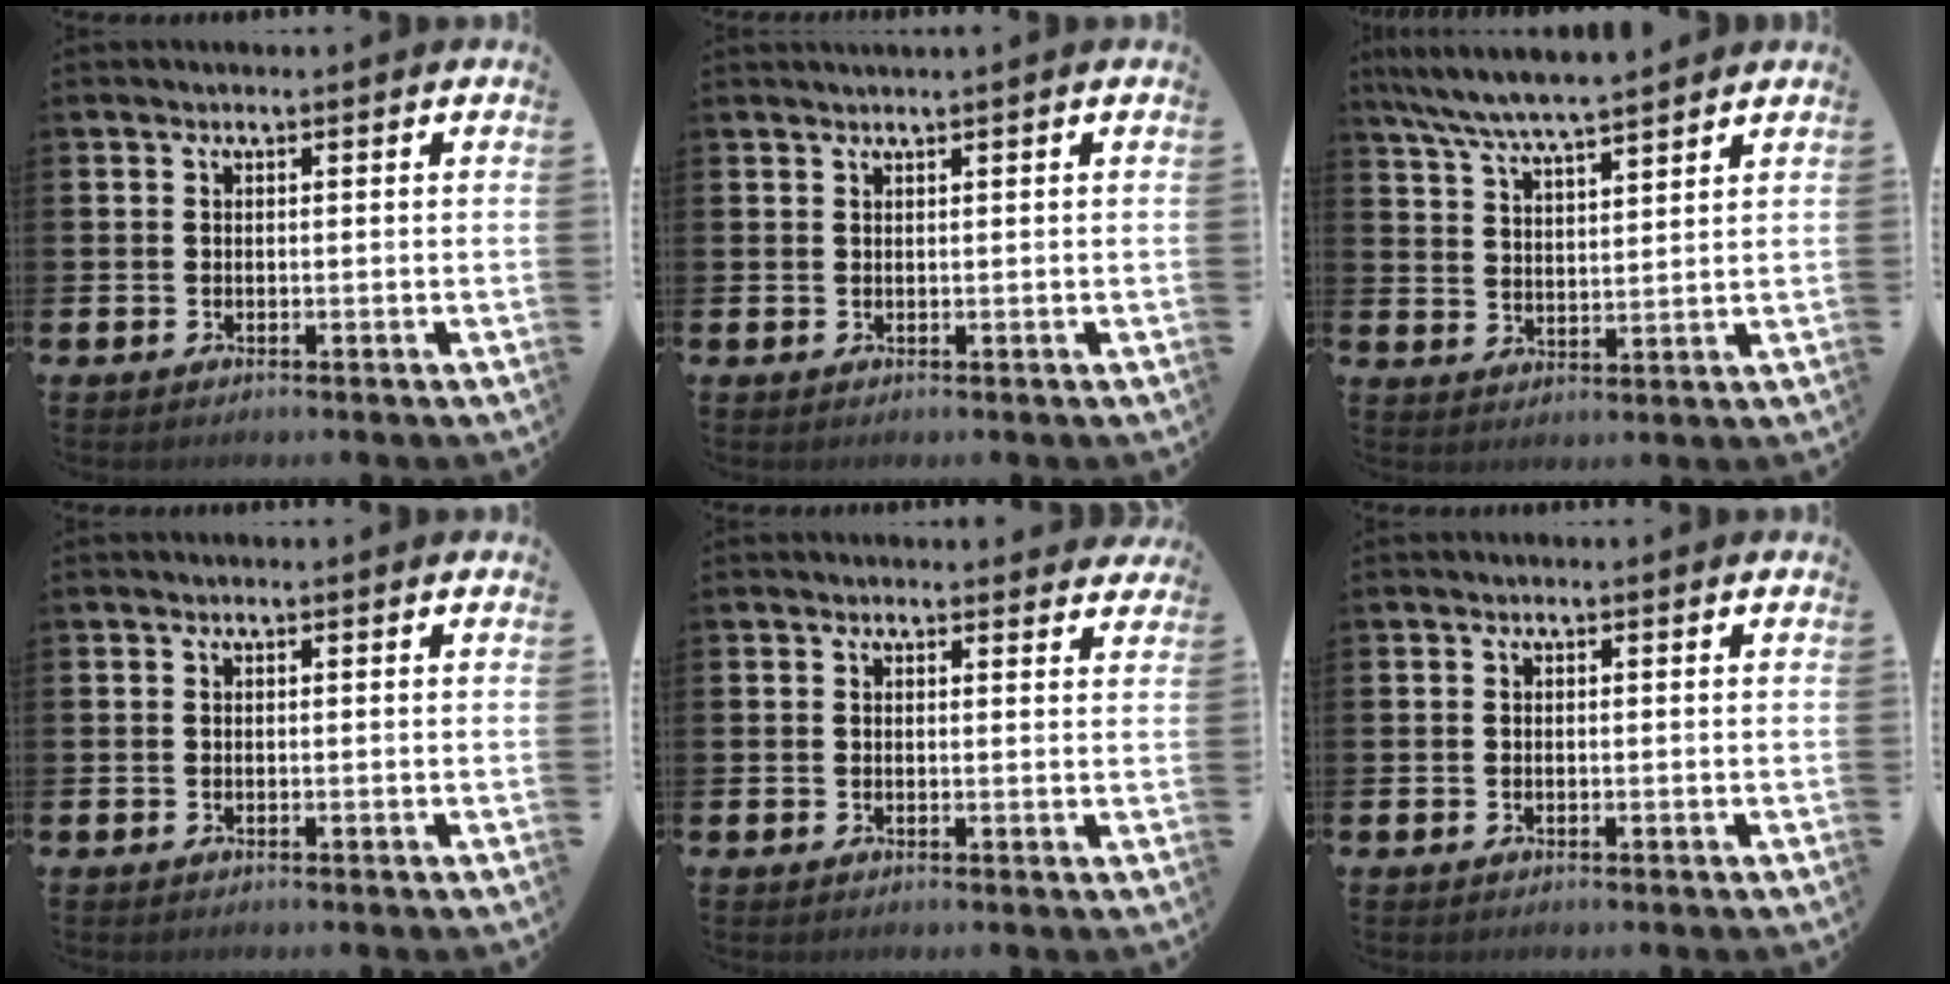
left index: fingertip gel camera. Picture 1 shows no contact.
{"total": 0.6, "force": [0.5, -0.2, 0.3], "torque": [-0.004, 0.000, 0.010]}
{"total": 6.6, "force": [6.4, 0.1, 1.8], "torque": [-0.060, -0.032, 0.115]}
{"total": 0.0}
{"total": 1.3, "force": [1.2, 0.3, 0.0], "torque": [0.012, -0.005, 0.019]}
{"total": 0.0}